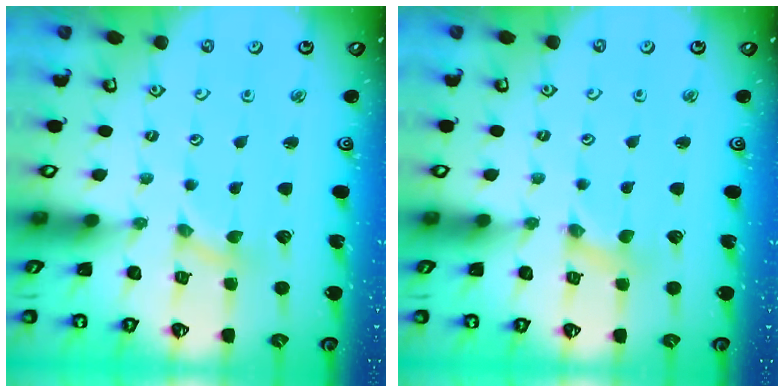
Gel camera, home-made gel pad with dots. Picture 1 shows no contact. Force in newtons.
{"total": 0.0}